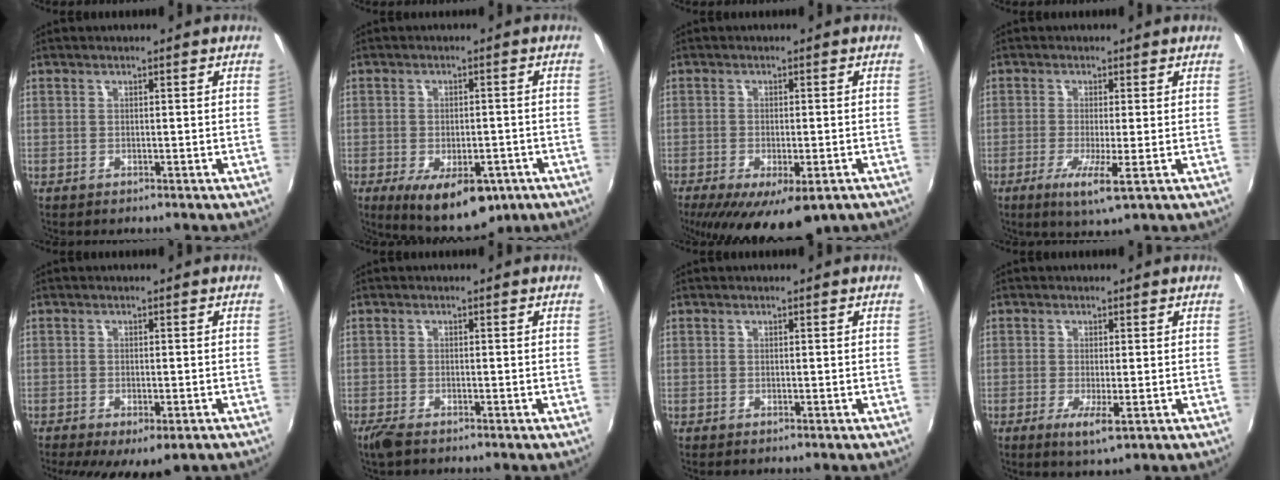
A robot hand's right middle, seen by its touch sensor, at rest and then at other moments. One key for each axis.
{"total": 12.6, "fx": -6.8, "fy": 5.9, "fz": 8.8, "tx": -0.153, "ty": -0.027, "tz": -0.087}
{"total": 13.7, "fx": -8.4, "fy": 5.2, "fz": 9.5, "tx": -0.176, "ty": -0.043, "tz": -0.118}
{"total": 5.2, "fx": -1.7, "fy": -0.3, "fz": 4.9, "tx": -0.104, "ty": -0.016, "tz": -0.033}
{"total": 8.7, "fx": -5.4, "fy": 3.3, "fz": 6.1, "tx": -0.117, "ty": -0.033, "tz": -0.073}
{"total": 2.8, "fx": -2.1, "fy": 0.8, "fz": 1.7, "tx": -0.041, "ty": -0.009, "tz": -0.041}
{"total": 0.0}
{"total": 3.7, "fx": -1.1, "fy": 0.3, "fz": 3.5, "tx": -0.072, "ty": -0.012, "tz": -0.019}